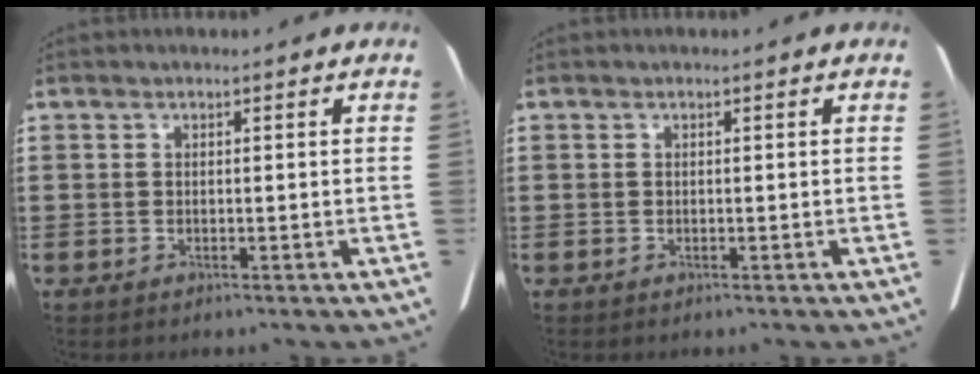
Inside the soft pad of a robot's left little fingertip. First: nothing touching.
{"total": 0.0}